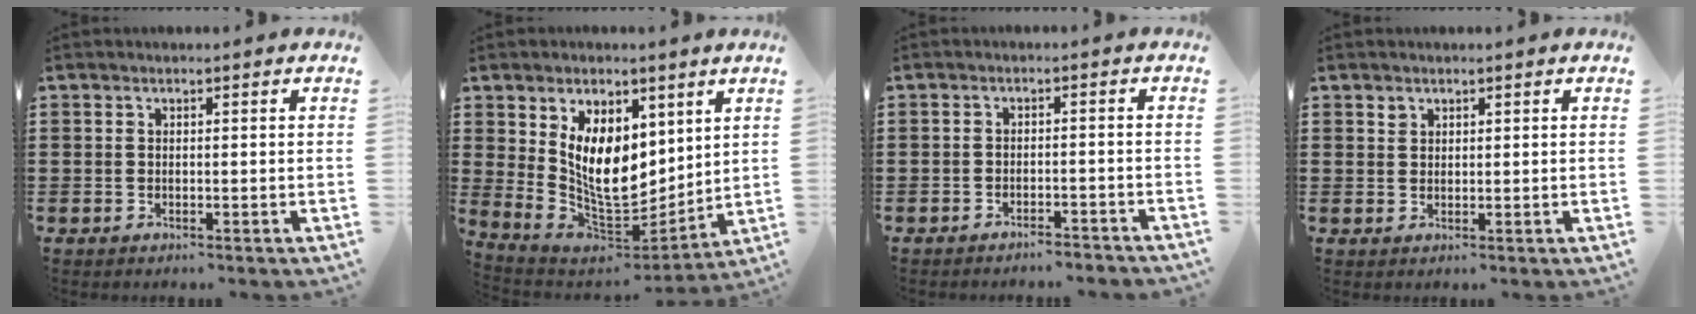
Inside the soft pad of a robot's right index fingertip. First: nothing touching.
{"total": 10.4, "force": [3.3, 6.6, 7.3], "torque": [-0.150, -0.020, 0.060]}
{"total": 2.2, "force": [-2.2, 0.1, 0.2], "torque": [-0.008, 0.002, -0.047]}
{"total": 1.1, "force": [0.9, 0.8, 0.1], "torque": [-0.004, 0.001, 0.018]}